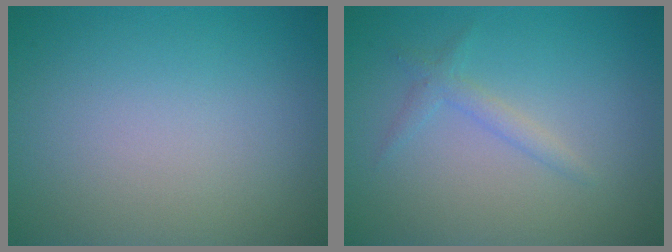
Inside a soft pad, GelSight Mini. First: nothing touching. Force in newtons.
{"total": 1.3, "press": 1.3, "slide": 0.1}